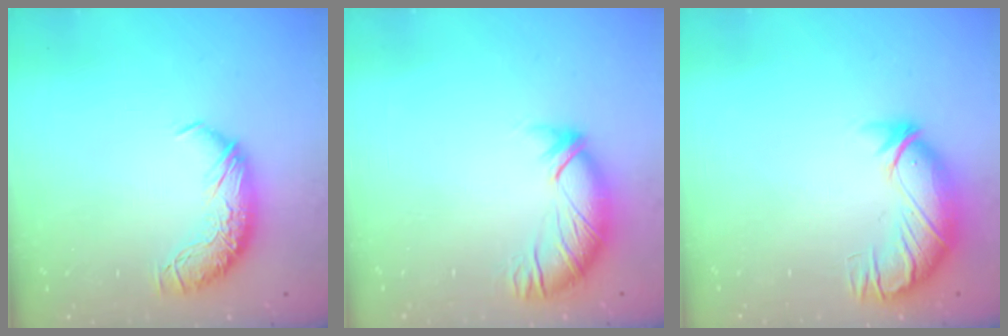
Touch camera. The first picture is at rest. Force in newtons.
{"total": 2.4, "press": 1.9, "slide": 1.5}
{"total": 3.3, "press": 1.7, "slide": 2.9}